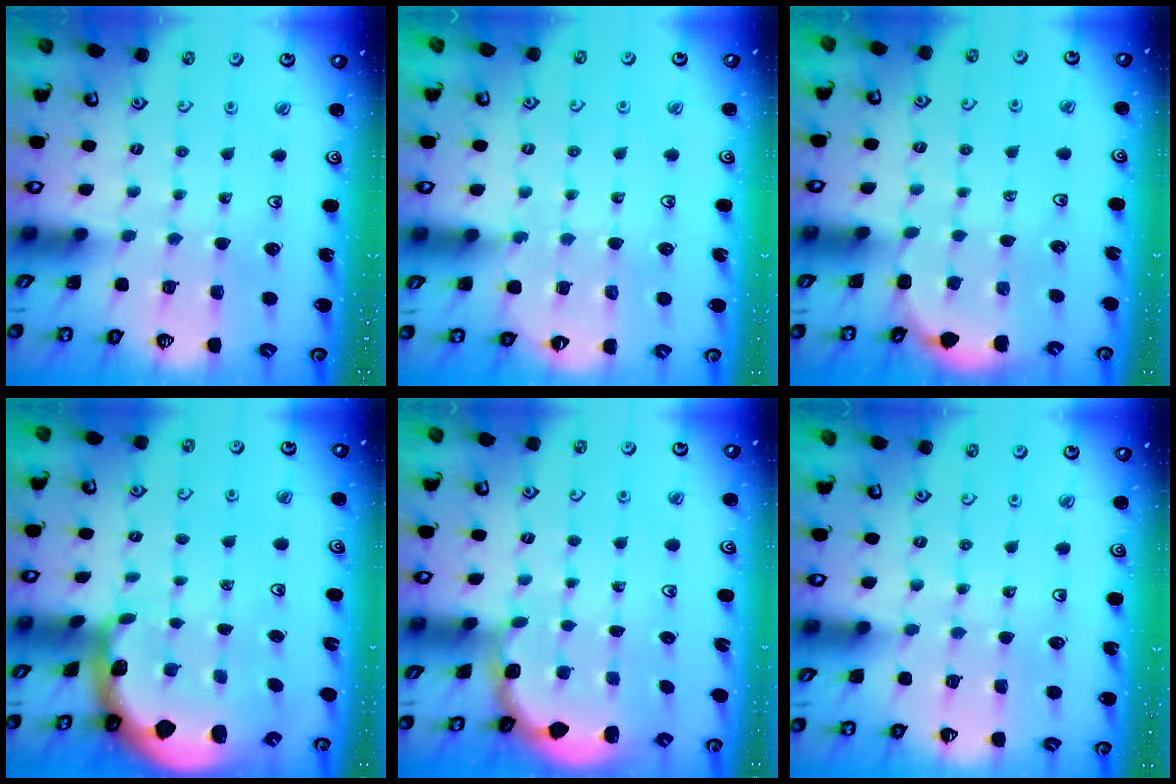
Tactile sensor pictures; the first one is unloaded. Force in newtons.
{"total": 4.8, "press": 4.6, "slide": 1.3}
{"total": 2.4, "press": 2.1, "slide": 1.1}
{"total": 1.9, "press": 1.8, "slide": 0.5}
{"total": 1.8, "press": 1.6, "slide": 0.7}
{"total": 2.2, "press": 2.2, "slide": 0.2}